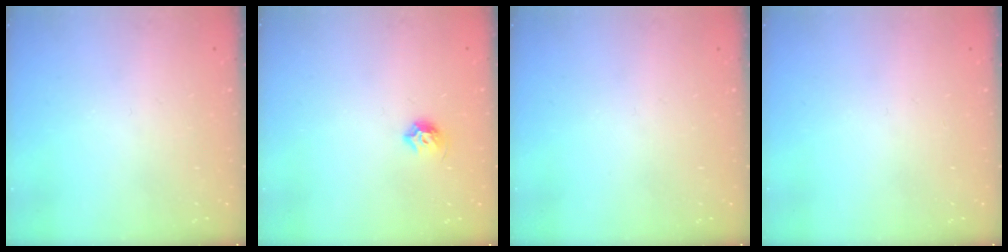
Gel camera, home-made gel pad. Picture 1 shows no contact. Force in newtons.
{"total": 5.7, "press": 5.6, "slide": 1.0}
{"total": 0.0}
{"total": 0.0}